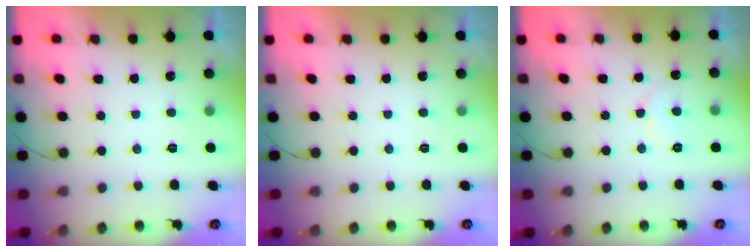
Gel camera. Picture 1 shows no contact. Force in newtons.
{"total": 1.7, "press": 1.7, "slide": 0.1}
{"total": 5.5, "press": 5.5, "slide": 0.5}